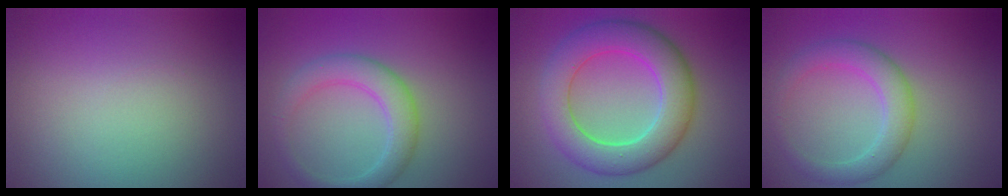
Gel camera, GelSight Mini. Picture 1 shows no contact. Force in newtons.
{"total": 3.8, "press": 3.8, "slide": 0.2}
{"total": 7.5, "press": 7.5, "slide": 0.4}
{"total": 3.7, "press": 3.7, "slide": 0.1}